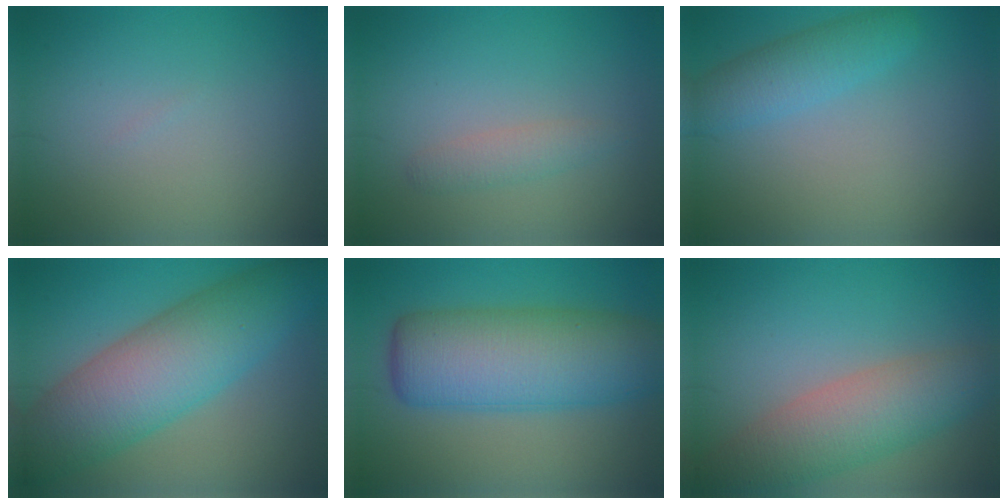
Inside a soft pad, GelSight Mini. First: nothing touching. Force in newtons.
{"total": 1.6, "press": 1.6, "slide": 0.0}
{"total": 3.2, "press": 3.2, "slide": 0.1}
{"total": 9.9, "press": 9.9, "slide": 0.2}
{"total": 10.3, "press": 10.3, "slide": 0.4}
{"total": 6.3, "press": 6.3, "slide": 0.4}